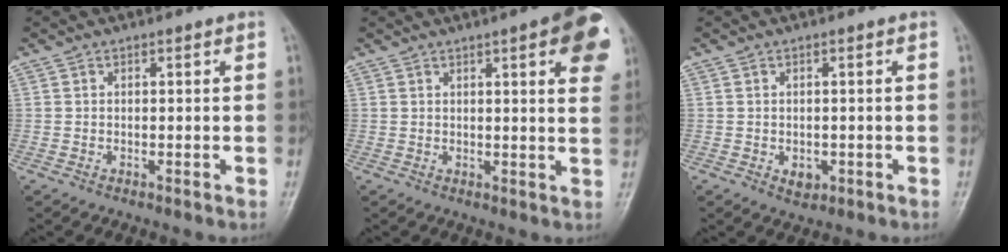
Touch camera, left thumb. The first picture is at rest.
{"total": 12.1, "force": [5.0, 2.9, 10.6], "torque": [-0.106, -0.011, 0.052]}
{"total": 2.2, "force": [-0.7, 1.7, 1.2], "torque": [-0.008, 0.000, -0.002]}